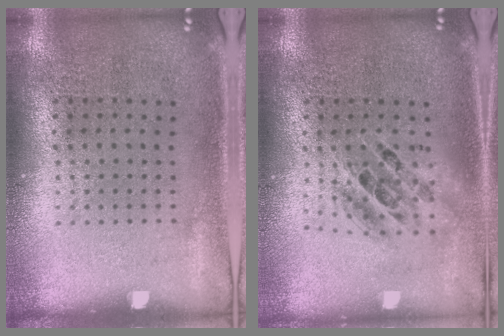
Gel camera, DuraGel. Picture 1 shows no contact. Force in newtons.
{"total": 1.5, "press": 1.3, "slide": 0.8}